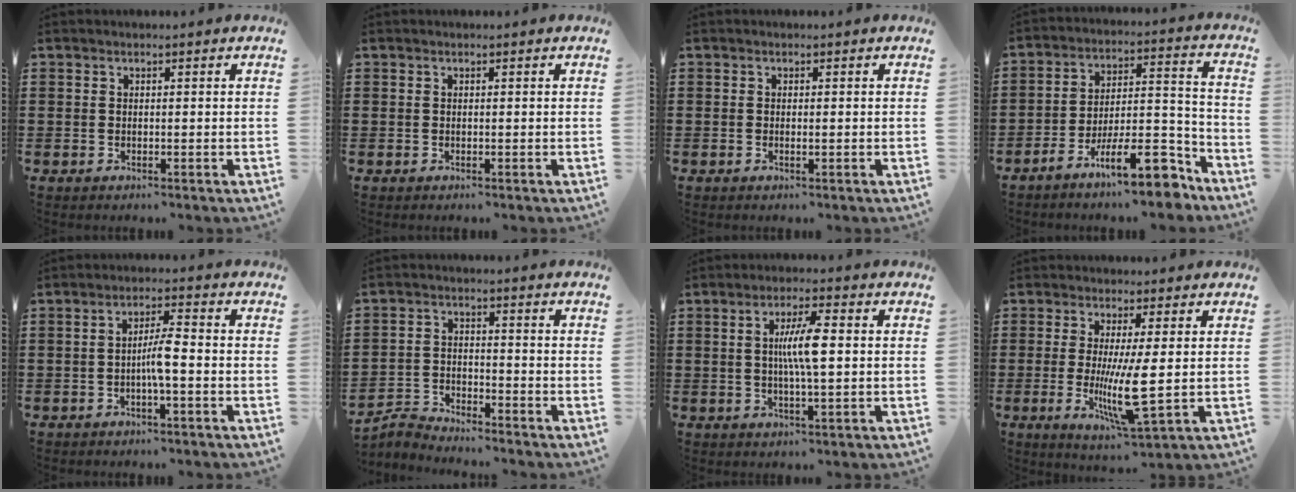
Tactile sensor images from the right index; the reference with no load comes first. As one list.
[{"total": 0.0}, {"total": 0.6, "force": [-0.1, 0.1, 0.6], "torque": [-0.010, -0.005, -0.001]}, {"total": 13.6, "force": [-9.3, 3.2, 9.3], "torque": [-0.146, 0.033, -0.162]}, {"total": 4.0, "force": [-0.9, 0.4, 3.9], "torque": [-0.078, 0.000, -0.022]}, {"total": 3.2, "force": [-3.2, 0.4, 0.0], "torque": [-0.016, 0.003, -0.072]}, {"total": 6.5, "force": [0.6, 0.9, 6.4], "torque": [-0.117, 0.001, 0.006]}, {"total": 8.6, "force": [-0.7, 1.0, 8.6], "torque": [-0.169, -0.024, -0.012]}]